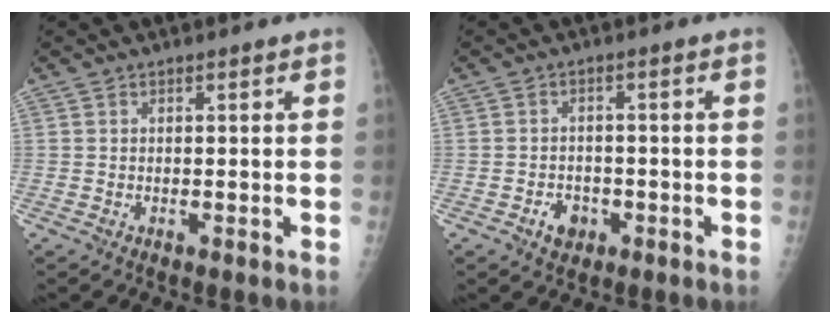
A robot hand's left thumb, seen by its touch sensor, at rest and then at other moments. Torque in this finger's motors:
{"motor_torque": [-0.32, 0.12, 0.10, -0.03, 0.00]}